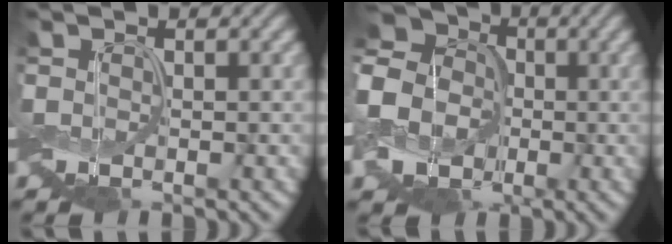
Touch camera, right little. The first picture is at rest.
{"total": 11.2, "force": [-3.0, 9.9, 4.3], "torque": [-0.126, 0.005, -0.093]}